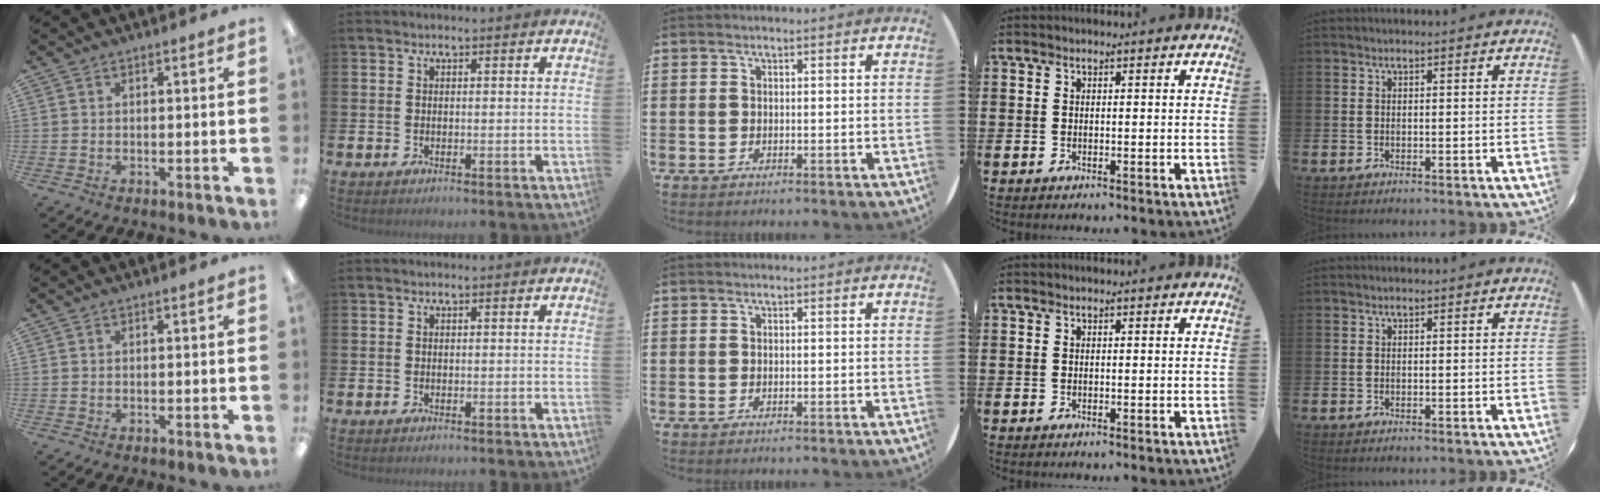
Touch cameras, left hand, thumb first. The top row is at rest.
{}